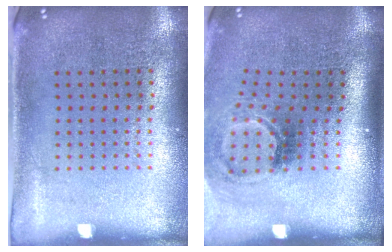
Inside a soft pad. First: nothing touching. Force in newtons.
{"total": 1.9, "press": 1.2, "slide": 1.5}